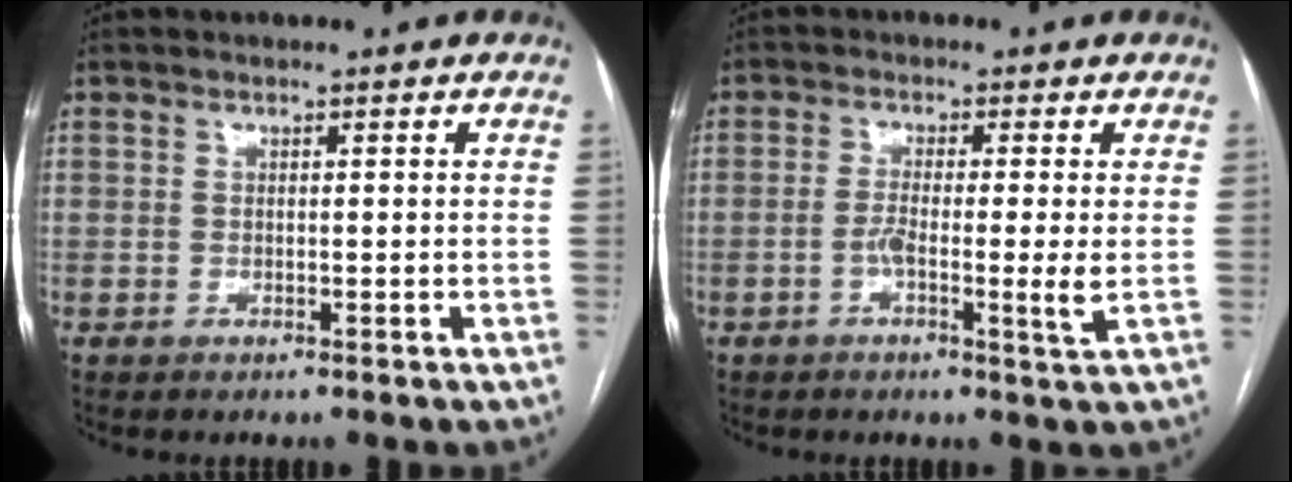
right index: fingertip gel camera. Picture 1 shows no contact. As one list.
[{"total": 4.8, "force": [-0.9, -0.2, 4.8], "torque": [-0.088, -0.007, -0.019]}]